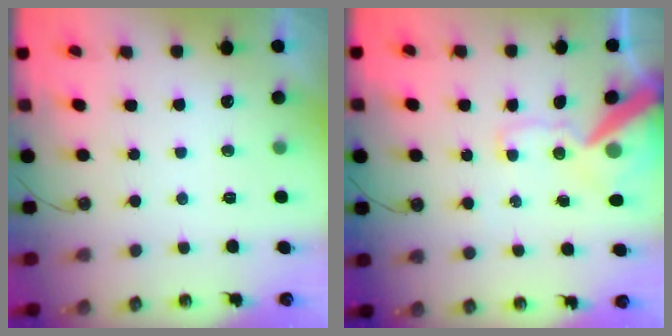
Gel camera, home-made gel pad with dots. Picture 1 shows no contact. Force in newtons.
{"total": 14.8, "press": 14.7, "slide": 2.0}